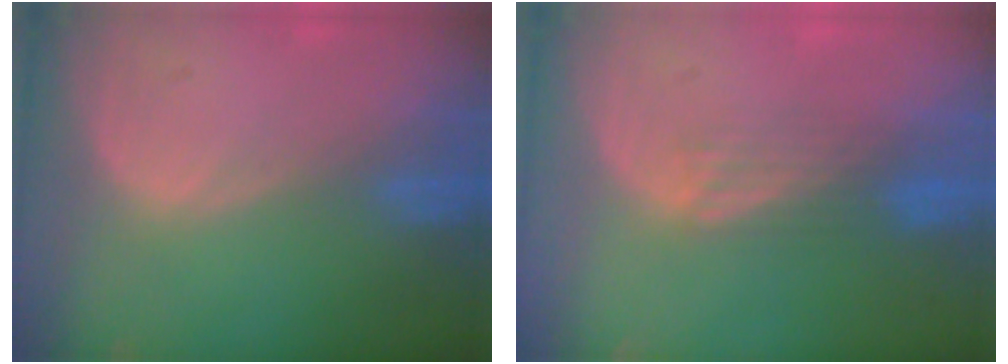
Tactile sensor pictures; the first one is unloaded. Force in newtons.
{"total": 4.1, "press": 3.4, "slide": 2.3}